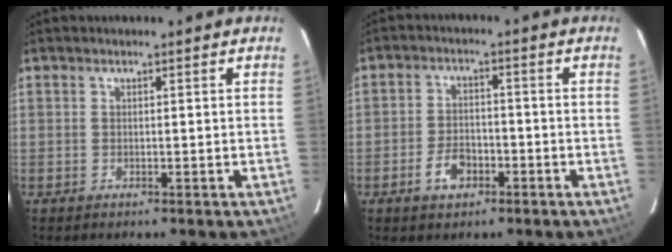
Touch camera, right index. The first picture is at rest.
{"total": 6.3, "force": [-3.1, 3.9, 3.8], "torque": [-0.082, 0.007, -0.048]}